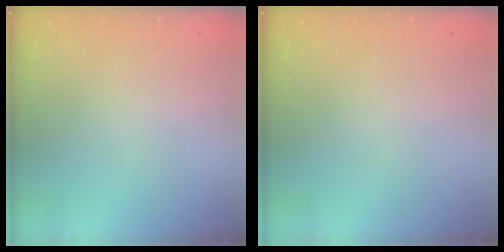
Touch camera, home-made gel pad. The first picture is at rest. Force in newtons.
{"total": 0.0}